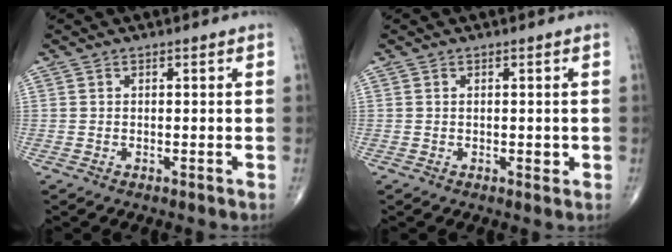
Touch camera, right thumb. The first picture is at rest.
{"total": 1.4, "force": [-0.1, 0.7, 1.1], "torque": [-0.011, -0.002, -0.002]}